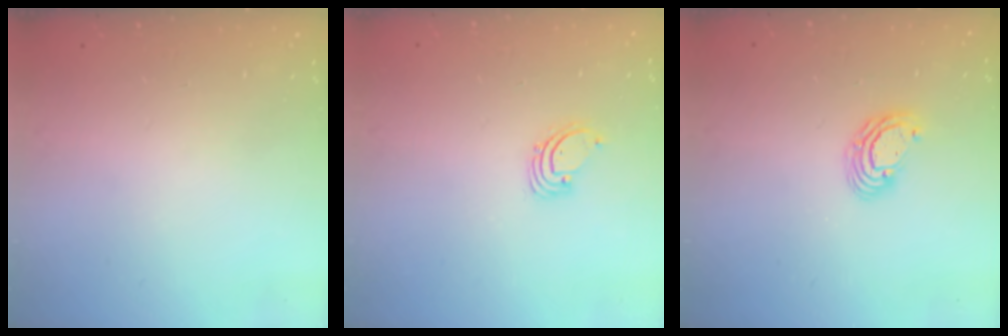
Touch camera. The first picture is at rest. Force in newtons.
{"total": 1.4, "press": 1.4, "slide": 0.1}
{"total": 5.4, "press": 5.4, "slide": 0.2}